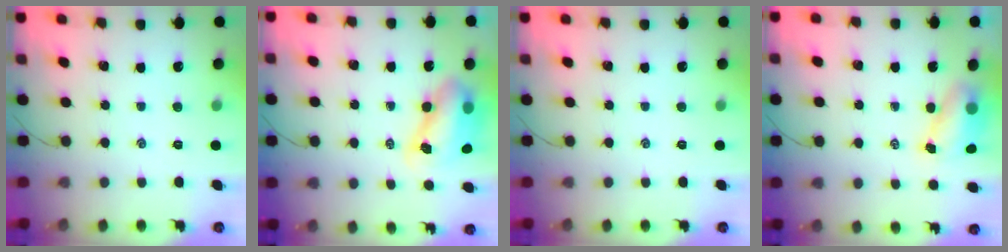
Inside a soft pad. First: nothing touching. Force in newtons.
{"total": 8.8, "press": 8.5, "slide": 2.2}
{"total": 0.0}
{"total": 5.7, "press": 5.7, "slide": 0.7}